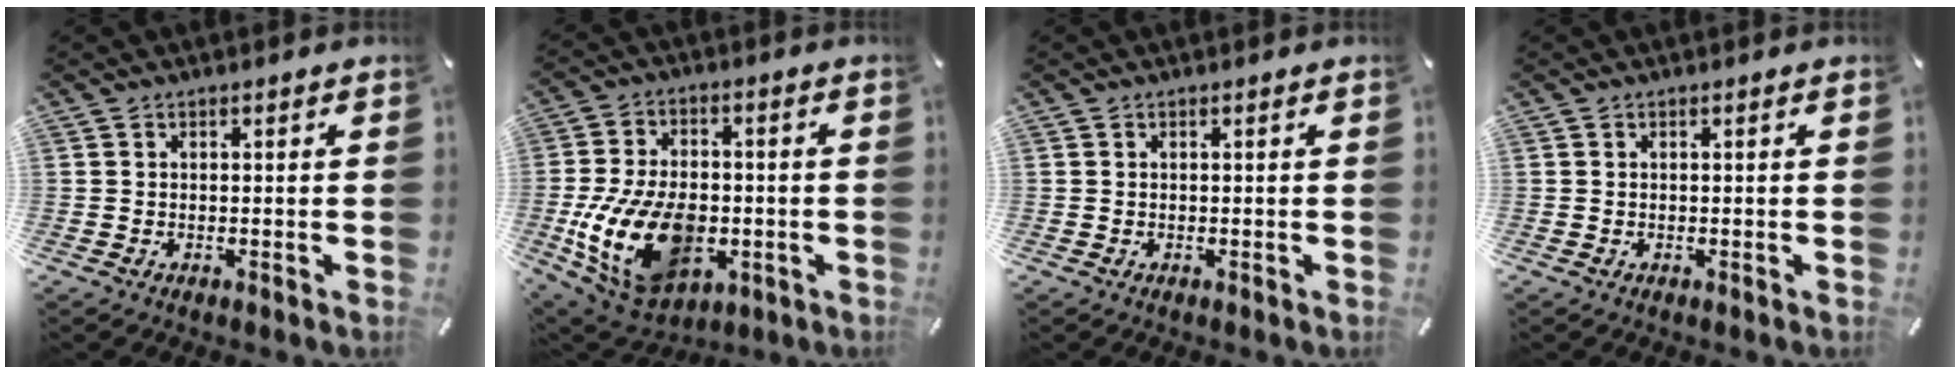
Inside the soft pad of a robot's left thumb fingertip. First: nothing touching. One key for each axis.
{"total": 19.0, "fx": -3.9, "fy": 12.6, "fz": 13.6, "tx": -0.286, "ty": 0.005, "tz": -0.059}
{"total": 0.0}
{"total": 0.0}